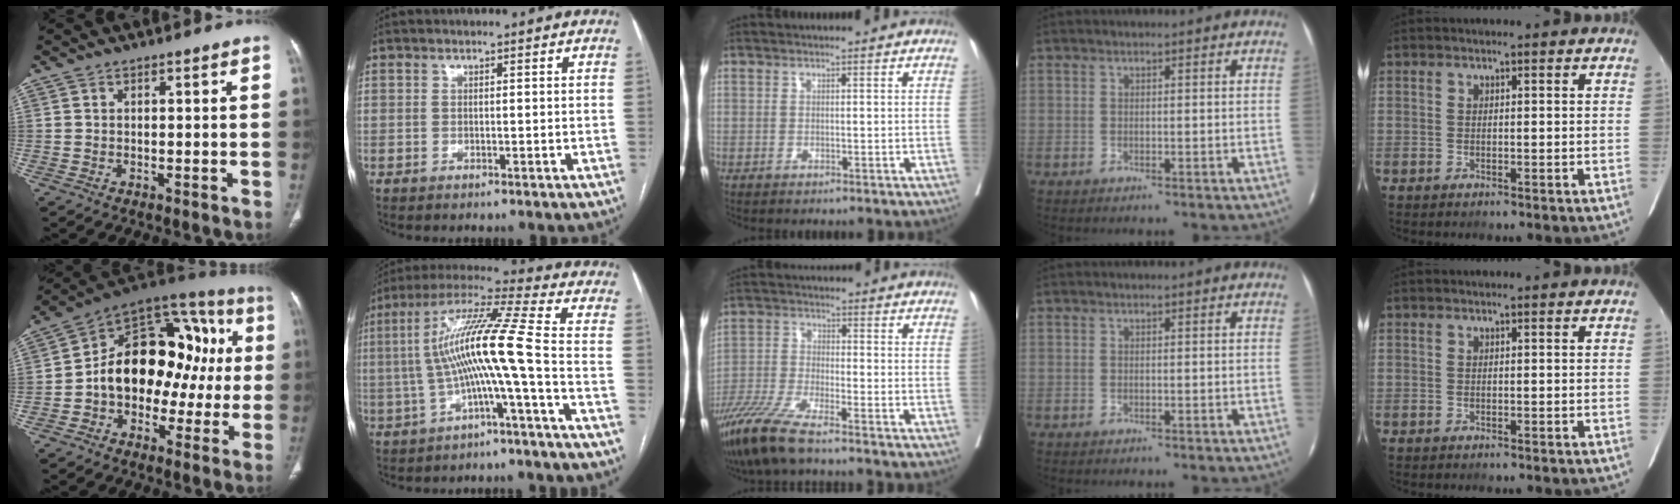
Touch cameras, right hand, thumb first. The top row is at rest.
{"thumb": {"total": 22.0, "force": [-0.3, 14.9, 16.1], "torque": [-0.195, 0.066, -0.007]}, "index": {"total": 12.6, "force": [-2.0, -1.1, 12.3], "torque": [-0.235, 0.030, -0.043]}, "middle": {"total": 9.1, "force": [-7.0, 0.6, 5.8], "torque": [-0.123, -0.032, -0.141]}}